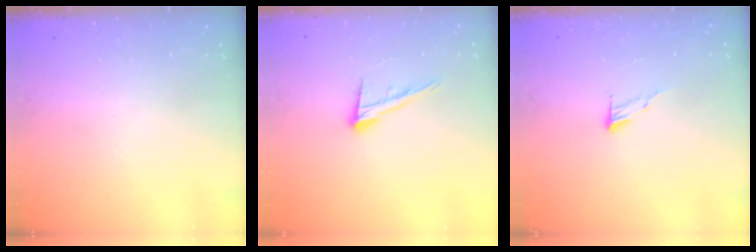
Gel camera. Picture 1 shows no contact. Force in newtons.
{"total": 12.3, "press": 12.0, "slide": 2.5}
{"total": 5.0, "press": 4.9, "slide": 0.5}